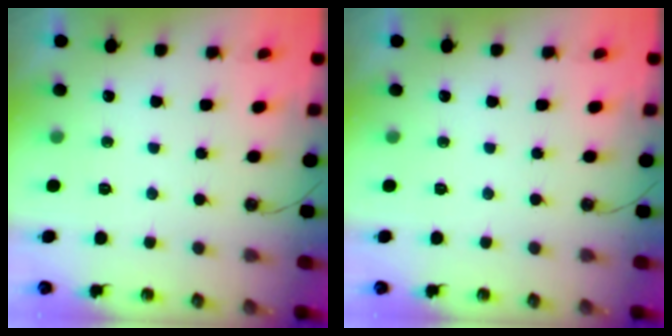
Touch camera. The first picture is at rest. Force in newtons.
{"total": 0.0}